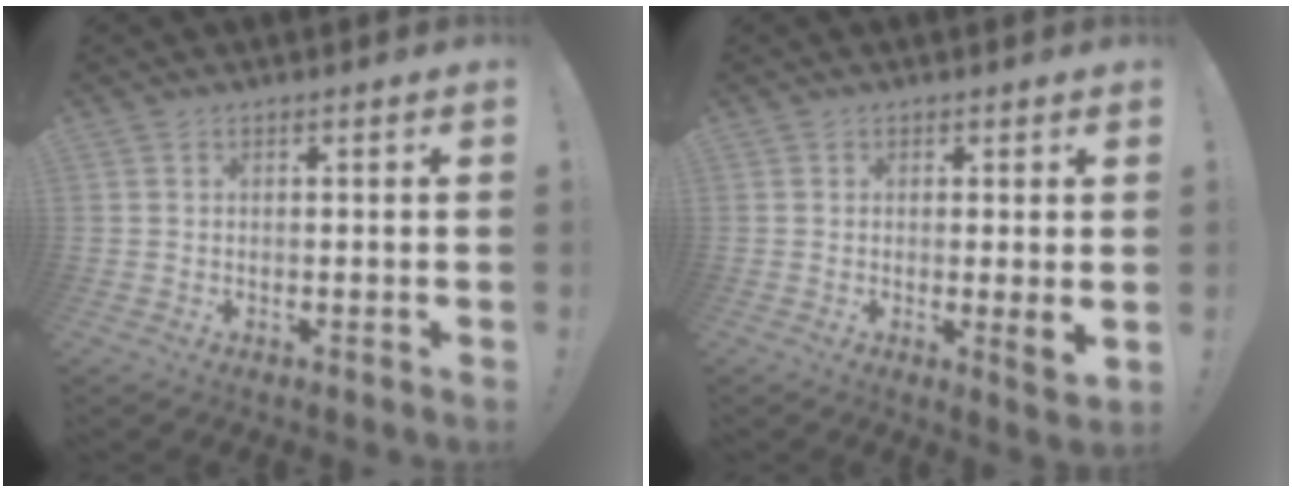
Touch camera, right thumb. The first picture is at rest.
{"total": 3.7, "force": [0.6, 0.1, 3.7], "torque": [-0.040, -0.017, 0.010]}